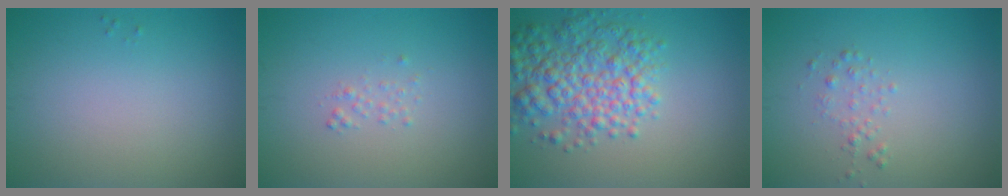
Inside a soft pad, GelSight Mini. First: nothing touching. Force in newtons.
{"total": 0.7, "press": 0.7, "slide": 0.1}
{"total": 6.2, "press": 6.2, "slide": 0.3}
{"total": 1.1, "press": 1.1, "slide": 0.1}